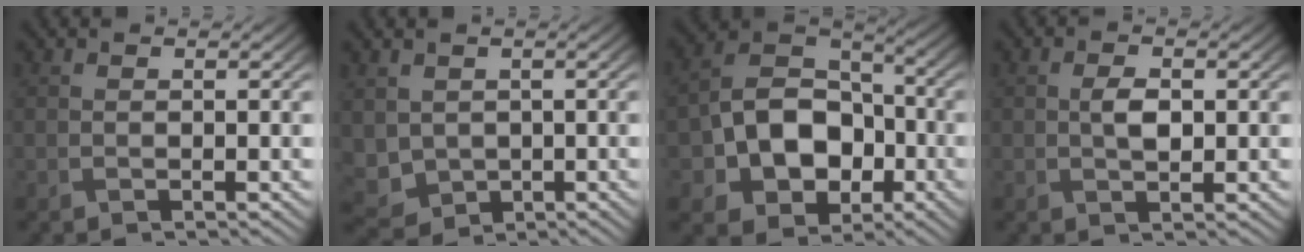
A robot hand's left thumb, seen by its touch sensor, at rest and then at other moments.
{"total": 3.8, "force": [0.5, 3.4, 1.7], "torque": [-0.063, -0.016, 0.011]}
{"total": 11.3, "force": [-3.1, 8.3, 6.9], "torque": [-0.132, -0.003, -0.071]}
{"total": 2.6, "force": [0.2, 1.4, 2.2], "torque": [-0.048, 0.001, 0.004]}